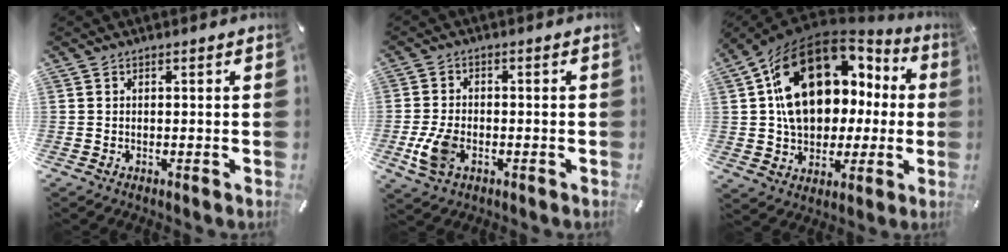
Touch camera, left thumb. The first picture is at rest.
{"total": 7.1, "force": [-2.2, 4.5, 5.1], "torque": [-0.121, 0.002, -0.042]}
{"total": 21.9, "force": [6.1, 16.0, 13.6], "torque": [-0.226, -0.020, 0.113]}